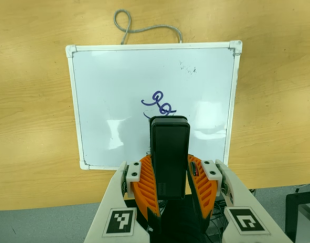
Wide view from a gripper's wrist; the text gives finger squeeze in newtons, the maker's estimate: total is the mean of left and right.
{"total": 8.1, "left": 5.8, "right": 10.5}